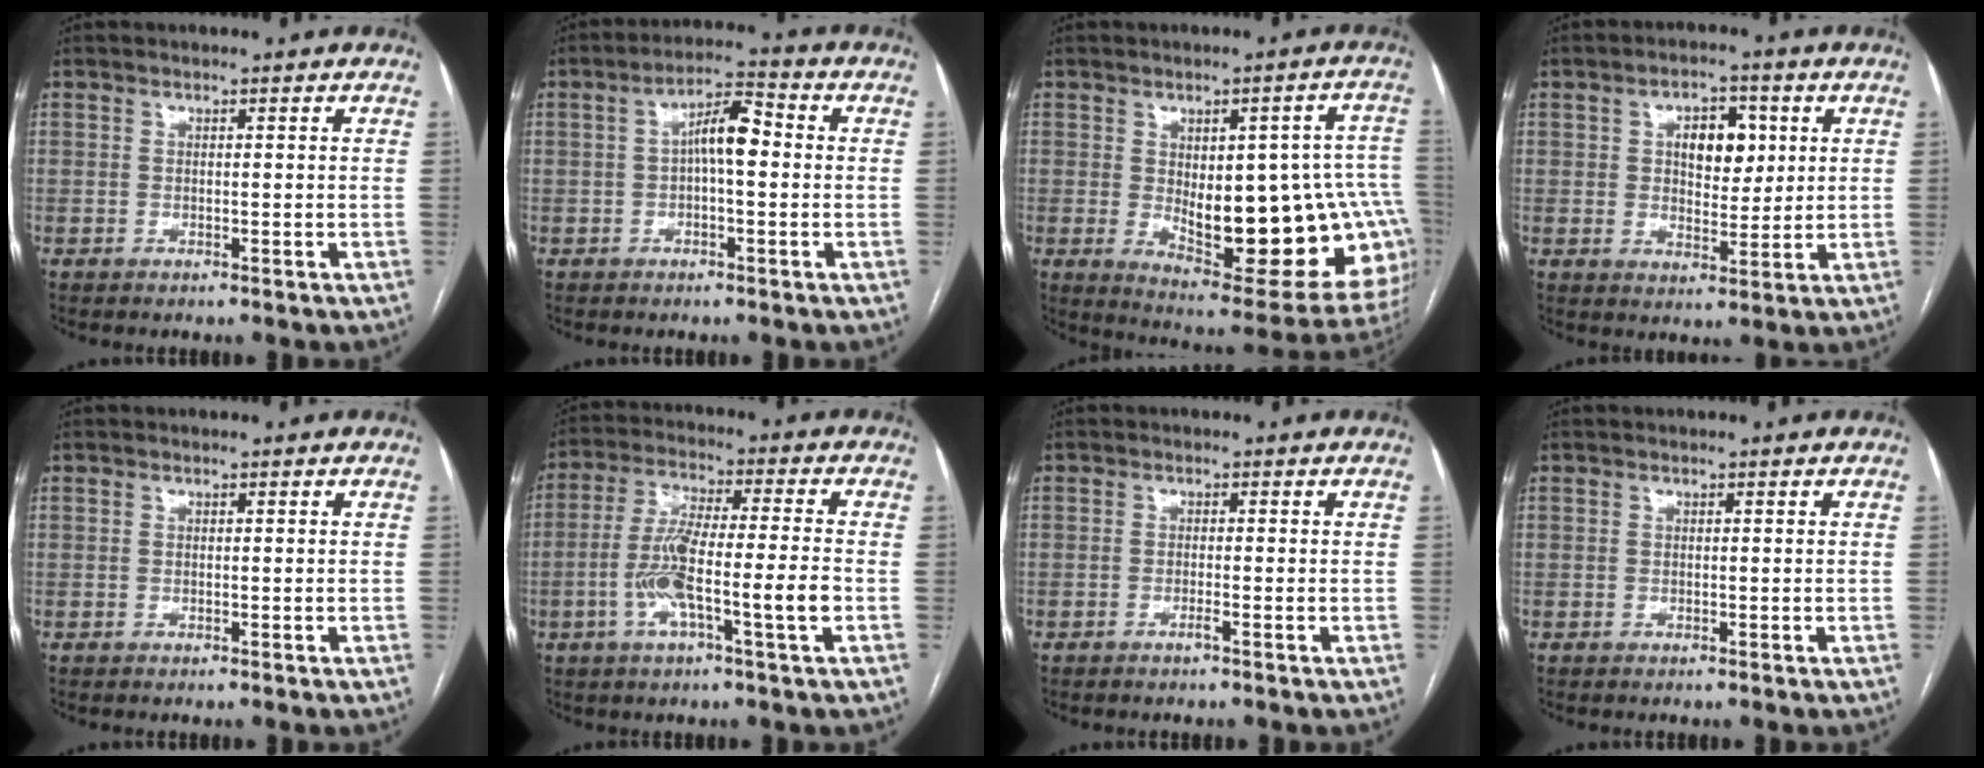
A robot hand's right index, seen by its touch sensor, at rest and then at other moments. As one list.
[{"total": 6.2, "force": [0.2, 1.7, 6.0], "torque": [-0.104, 0.024, 0.000]}, {"total": 23.1, "force": [-2.4, 8.8, 21.3], "torque": [-0.201, 0.017, -0.003]}, {"total": 7.1, "force": [1.9, 3.9, 5.6], "torque": [-0.084, 0.013, 0.036]}, {"total": 0.0}, {"total": 10.9, "force": [-3.1, 0.5, 10.5], "torque": [-0.203, 0.006, -0.061]}, {"total": 0.8, "force": [-0.5, -0.1, 0.6], "torque": [-0.011, 0.000, -0.009]}, {"total": 0.0}]